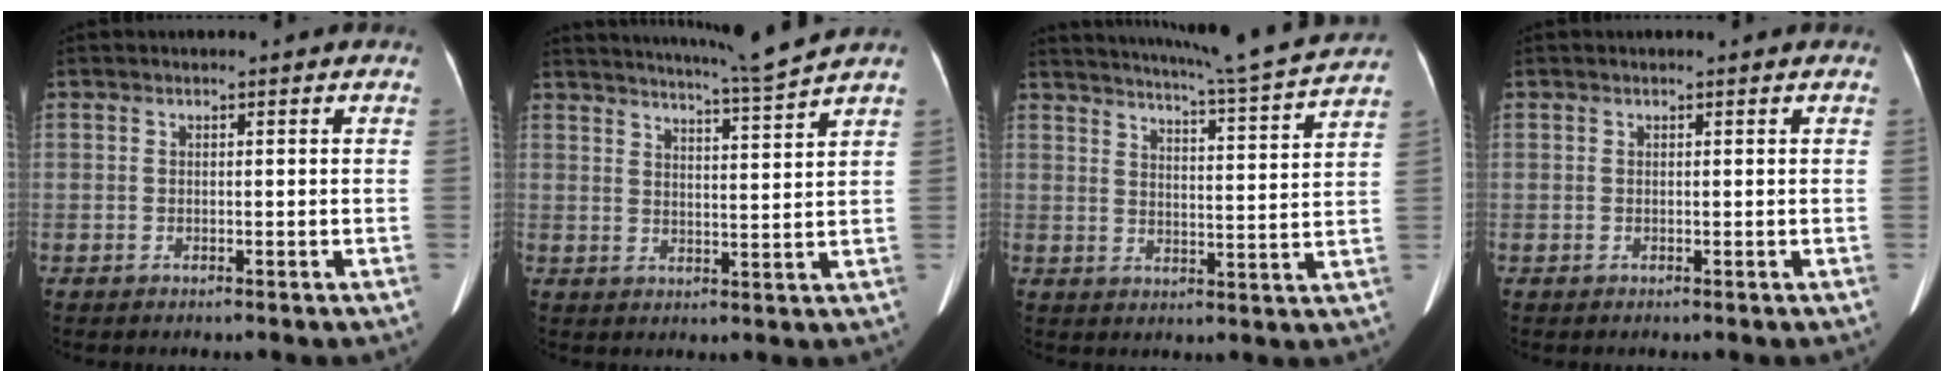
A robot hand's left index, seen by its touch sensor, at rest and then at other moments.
{"total": 9.1, "force": [8.3, -2.5, 2.7], "torque": [-0.051, -0.028, 0.126]}
{"total": 16.3, "force": [15.1, -1.7, 5.9], "torque": [-0.105, -0.036, 0.196]}
{"total": 0.0}